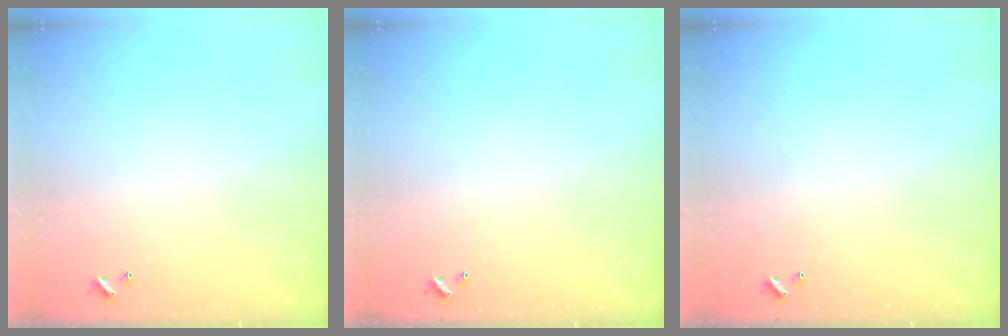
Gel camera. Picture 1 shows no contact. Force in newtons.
{"total": 0.0}
{"total": 0.0}